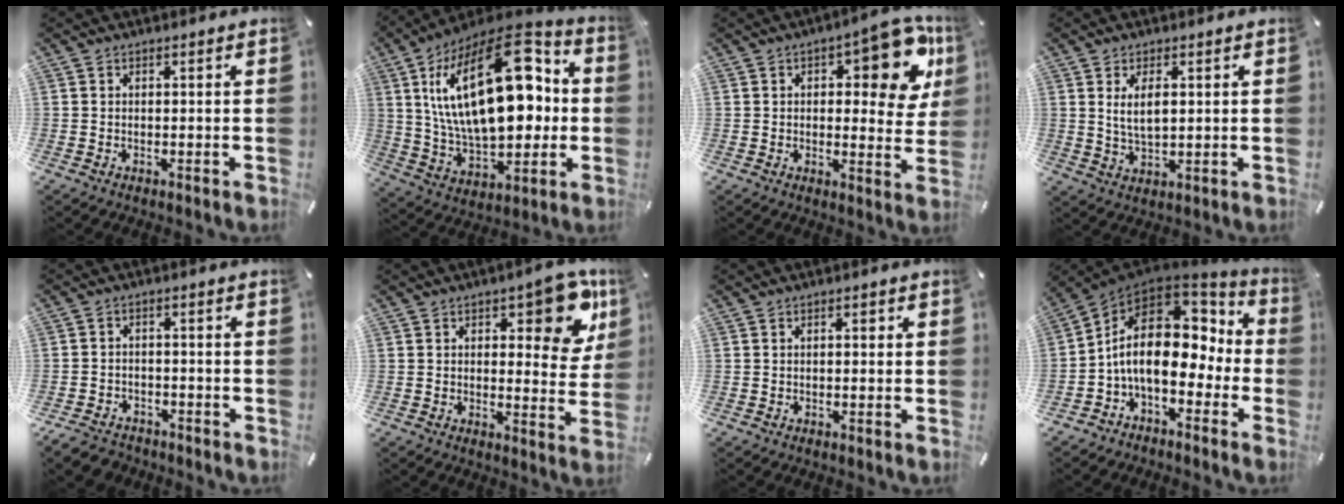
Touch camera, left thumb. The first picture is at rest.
{"total": 31.0, "force": [6.4, 16.9, 25.1], "torque": [-0.465, -0.024, 0.110]}
{"total": 14.6, "force": [6.1, 6.5, 11.6], "torque": [-0.134, -0.033, 0.097]}
{"total": 5.5, "force": [1.5, 2.6, 4.7], "torque": [-0.097, -0.002, 0.022]}
{"total": 4.3, "force": [-3.3, 2.4, 1.1], "torque": [-0.029, 0.017, -0.066]}
{"total": 12.4, "force": [6.1, 5.2, 9.5], "torque": [-0.107, -0.031, 0.095]}
{"total": 1.4, "force": [0.1, 0.7, 1.2], "torque": [-0.016, 0.001, -0.003]}
{"total": 15.4, "force": [0.6, 9.6, 12.0], "torque": [-0.220, -0.015, 0.012]}